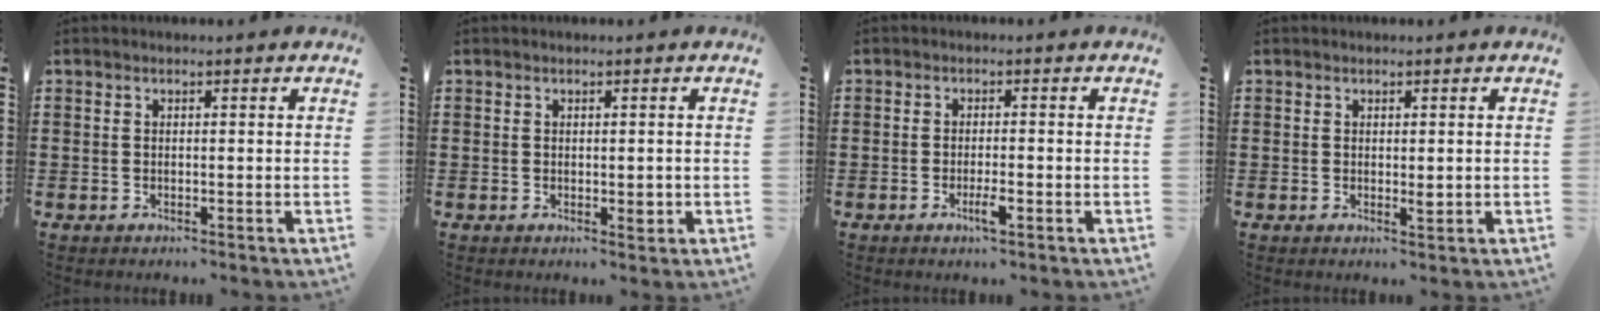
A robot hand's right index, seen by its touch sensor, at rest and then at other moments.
{"total": 1.6, "force": [-0.2, 0.9, 1.4], "torque": [-0.024, 0.001, -0.003]}
{"total": 2.8, "force": [-1.3, 0.4, 2.5], "torque": [-0.056, -0.006, -0.028]}
{"total": 1.2, "force": [0.0, 0.5, 1.0], "torque": [-0.019, 0.000, 0.000]}